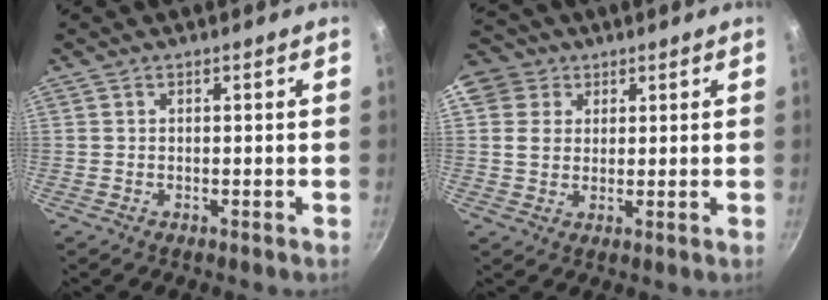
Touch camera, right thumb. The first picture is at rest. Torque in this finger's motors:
{"motor_torque": [-0.10, 2.42, 0.48, -0.19, 0.36]}